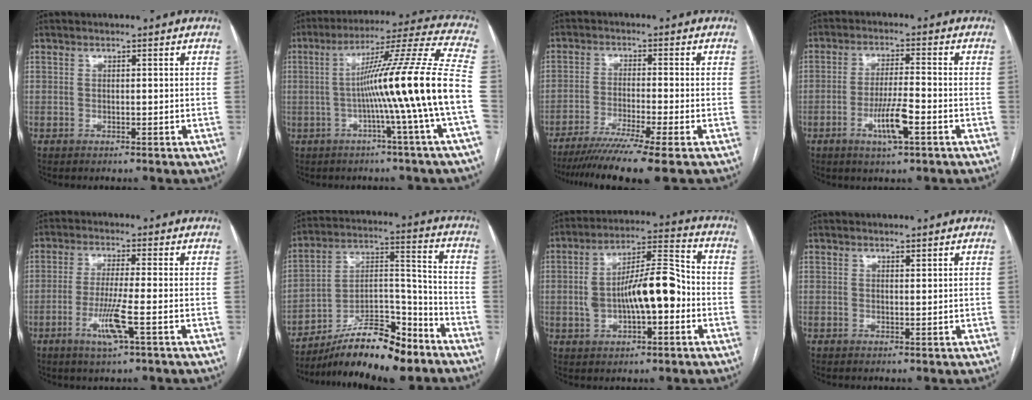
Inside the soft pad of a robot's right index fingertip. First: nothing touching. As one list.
[{"total": 18.2, "force": [-3.0, -3.3, 17.6], "torque": [-0.262, 0.003, -0.061]}, {"total": 10.9, "force": [-8.3, -1.8, 6.8], "torque": [-0.098, -0.032, -0.130]}, {"total": 6.5, "force": [-2.7, 0.6, 5.9], "torque": [-0.112, -0.007, -0.048]}, {"total": 6.1, "force": [-2.3, -0.3, 5.7], "torque": [-0.113, -0.015, -0.045]}, {"total": 16.0, "force": [-12.5, 3.7, 9.4], "torque": [-0.156, 0.025, -0.210]}, {"total": 12.5, "force": [-1.5, 4.2, 11.7], "torque": [-0.209, 0.032, -0.020]}, {"total": 0.6, "force": [0.5, 0.1, 0.3], "torque": [-0.008, -0.003, 0.008]}]